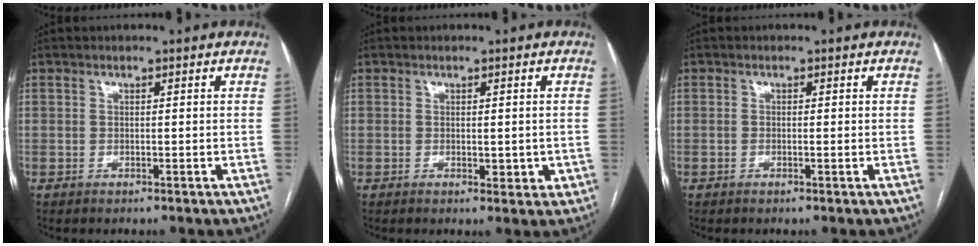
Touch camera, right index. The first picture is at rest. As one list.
[{"total": 2.7, "force": [-0.4, 1.5, 2.2], "torque": [-0.021, 0.001, 0.001]}, {"total": 0.5, "force": [0.0, 0.1, 0.5], "torque": [-0.008, 0.002, 0.002]}]